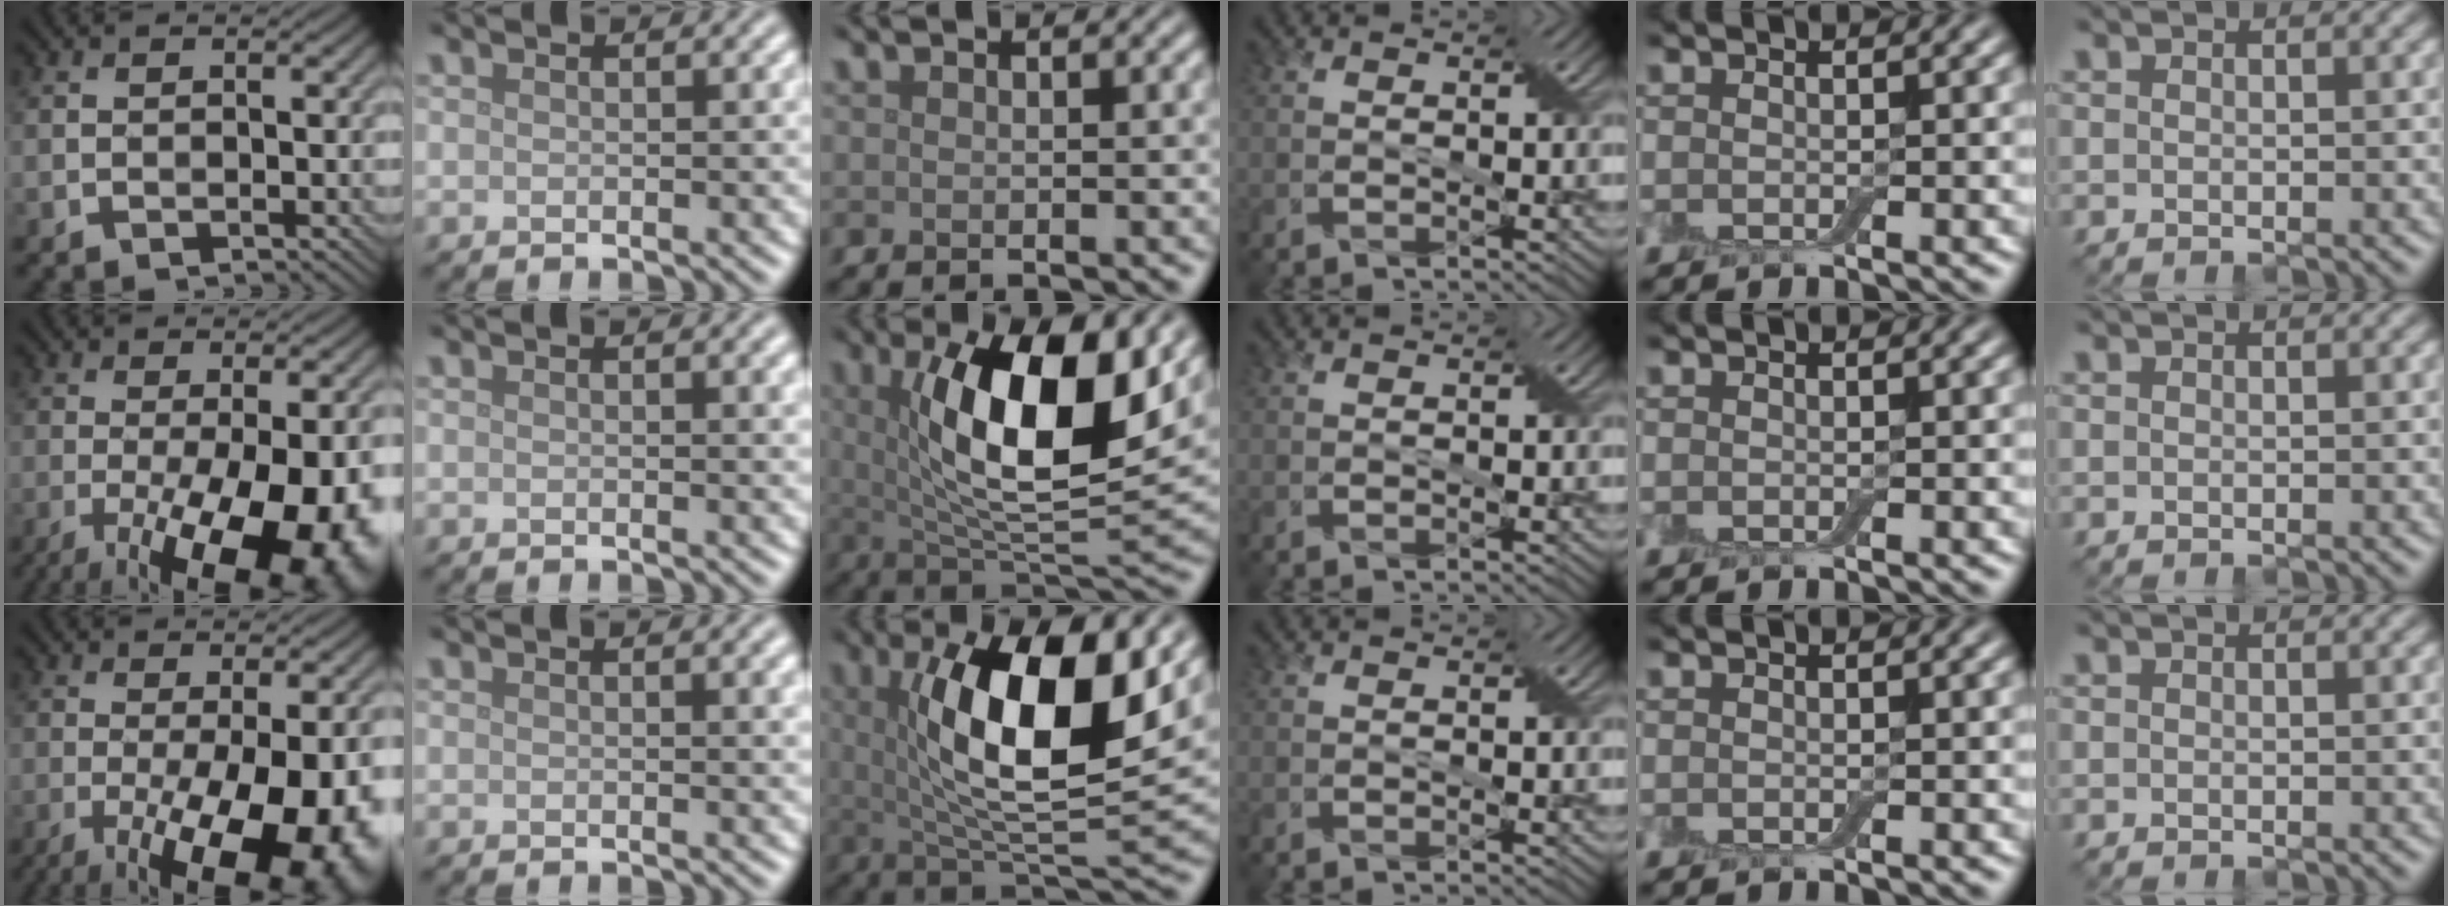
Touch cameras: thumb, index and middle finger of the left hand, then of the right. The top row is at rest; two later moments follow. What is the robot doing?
{"motion": "pour", "object": "bottle"}